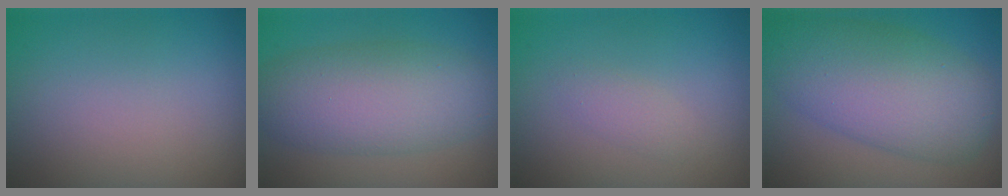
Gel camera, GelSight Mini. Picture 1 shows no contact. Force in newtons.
{"total": 7.4, "press": 7.4, "slide": 0.0}
{"total": 1.3, "press": 1.2, "slide": 0.1}
{"total": 9.4, "press": 9.3, "slide": 0.3}